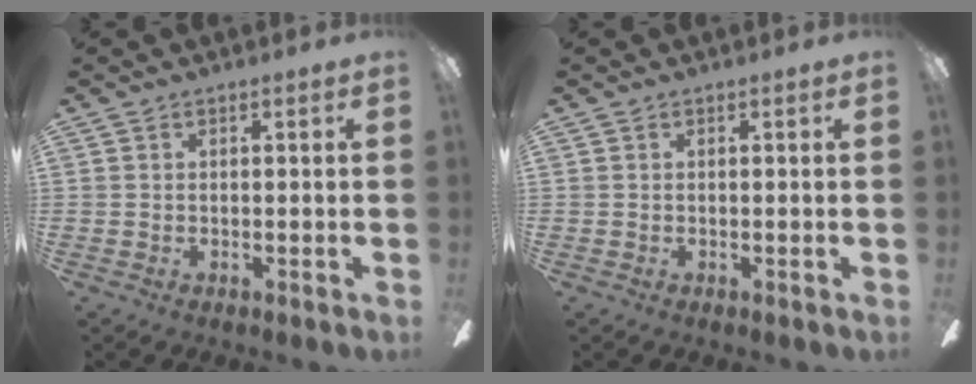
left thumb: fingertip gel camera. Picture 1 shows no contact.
{"total": 0.0}